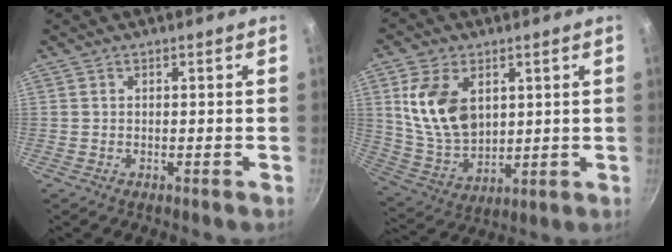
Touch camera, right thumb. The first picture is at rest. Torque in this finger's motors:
{"motor_torque": [-1.04, 1.45, 1.34, 0.44, 0.13]}